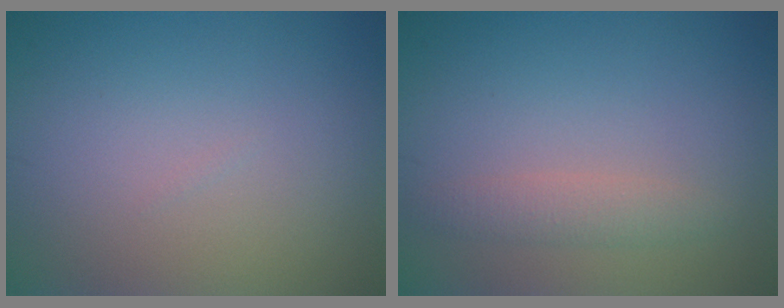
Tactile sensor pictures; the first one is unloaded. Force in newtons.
{"total": 1.8, "press": 1.8, "slide": 0.2}